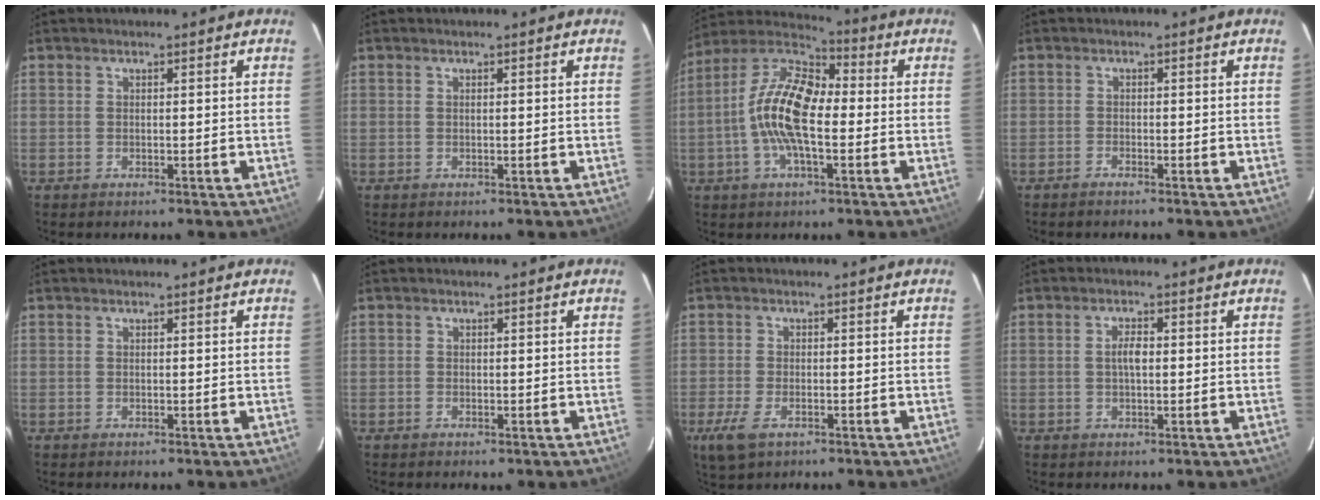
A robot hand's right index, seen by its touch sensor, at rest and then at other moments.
{"total": 0.0}
{"total": 14.3, "force": [-1.8, 6.0, 12.9], "torque": [-0.253, 0.013, -0.047]}
{"total": 0.9, "force": [-0.9, 0.2, 0.2], "torque": [-0.011, 0.000, -0.021]}
{"total": 0.0}
{"total": 0.5, "force": [-0.4, 0.3, 0.0], "torque": [-0.001, 0.000, -0.009]}
{"total": 5.4, "force": [-2.9, 2.7, 3.6], "torque": [-0.094, -0.012, -0.054]}
{"total": 2.4, "force": [0.1, 1.0, 2.2], "torque": [-0.042, 0.005, 0.001]}